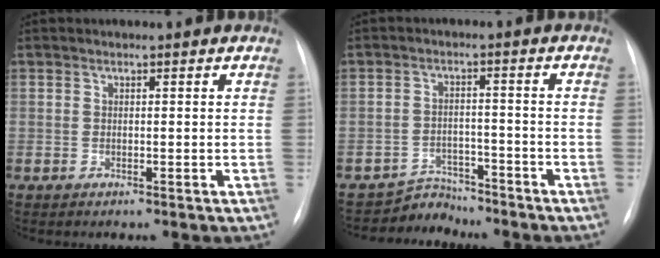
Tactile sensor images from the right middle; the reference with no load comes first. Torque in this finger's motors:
{"motor_torque": [0.33, -0.44, -0.05, -0.04]}